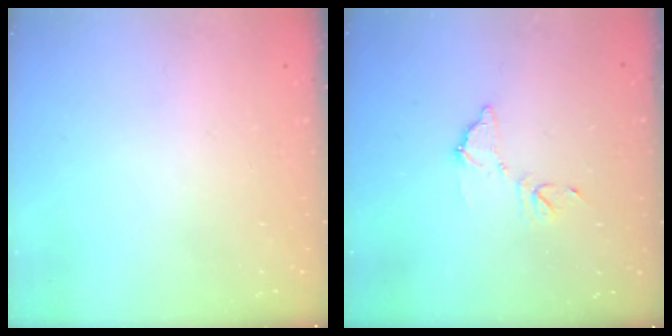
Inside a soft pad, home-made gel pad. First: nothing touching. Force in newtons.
{"total": 9.5, "press": 9.5, "slide": 0.4}